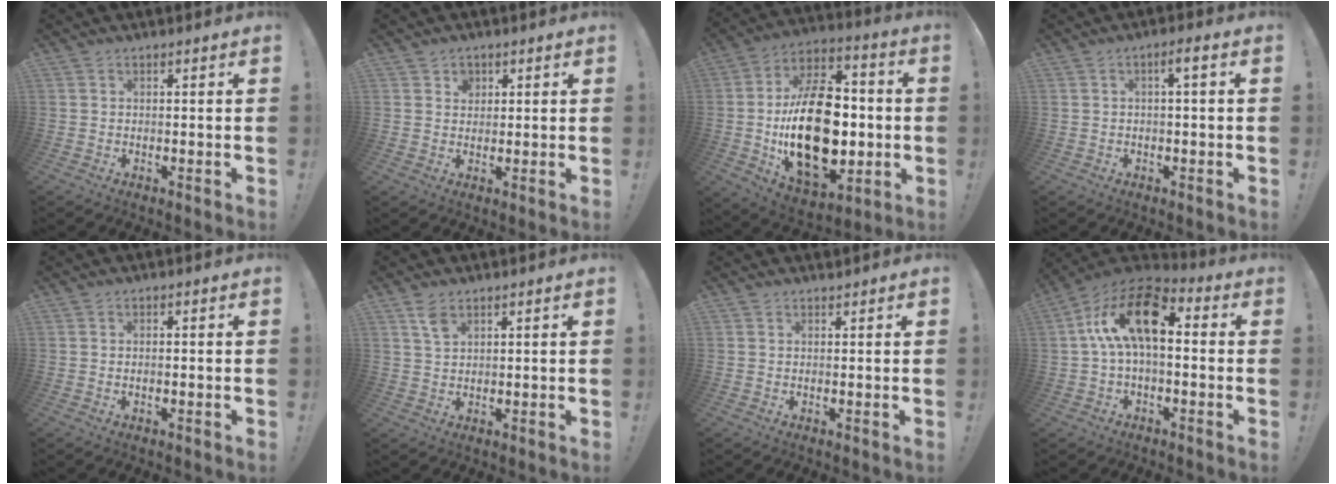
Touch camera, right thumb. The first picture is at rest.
{"total": 3.7, "force": [1.7, 3.0, 1.2], "torque": [-0.007, -0.007, 0.028]}
{"total": 28.9, "force": [-2.2, 17.2, 23.1], "torque": [-0.411, 0.007, -0.023]}
{"total": 2.8, "force": [-0.2, 0.2, 2.8], "torque": [-0.048, 0.003, -0.007]}
{"total": 0.6, "force": [-0.1, 0.1, 0.6], "torque": [-0.011, 0.001, -0.001]}
{"total": 4.4, "force": [2.6, 2.1, 2.8], "torque": [-0.045, -0.010, 0.047]}
{"total": 1.1, "force": [1.0, 0.0, -0.2], "torque": [0.013, -0.004, 0.019]}
{"total": 16.5, "force": [2.7, 8.3, 14.0], "torque": [-0.254, 0.008, 0.046]}